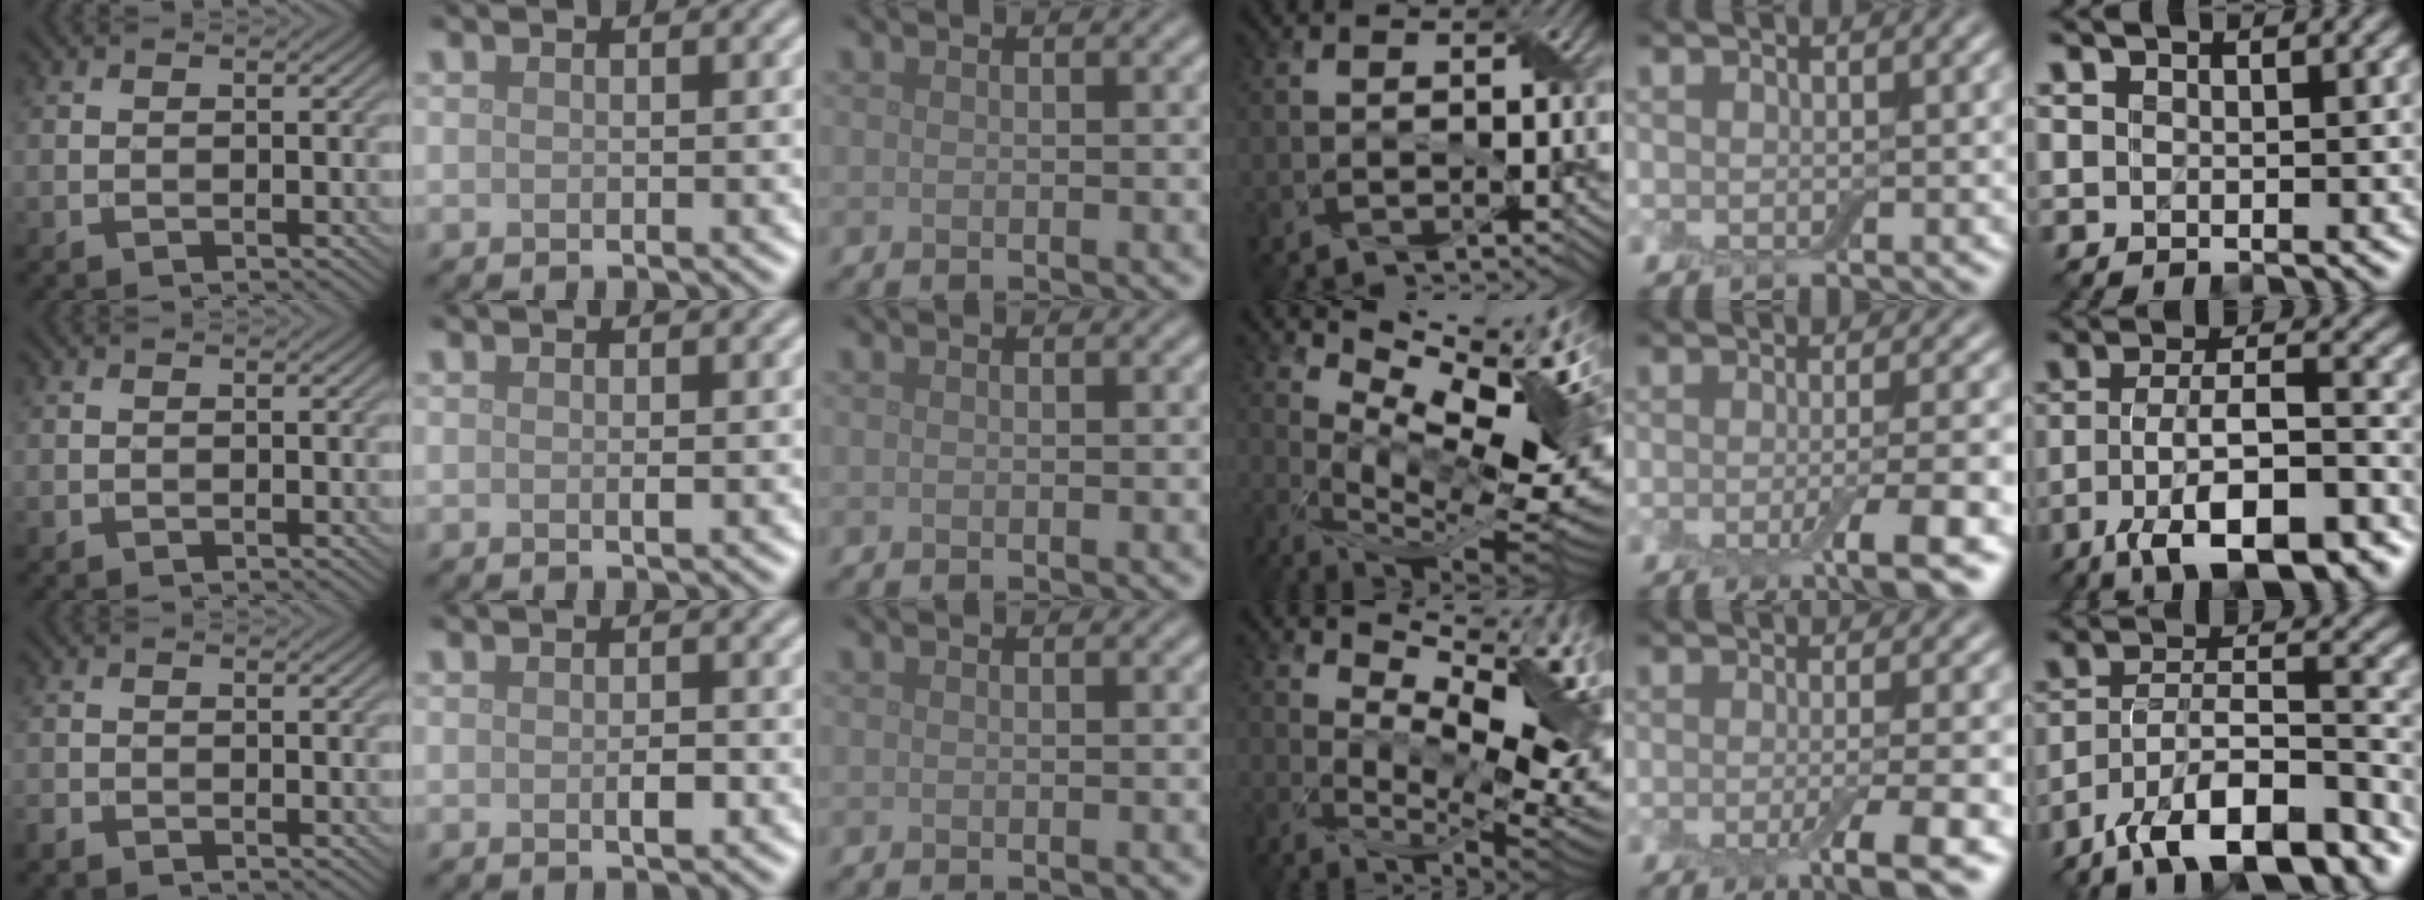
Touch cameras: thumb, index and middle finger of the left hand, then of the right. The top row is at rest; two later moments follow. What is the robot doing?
{"motion": "wrap", "object": "adhesive wrap"}